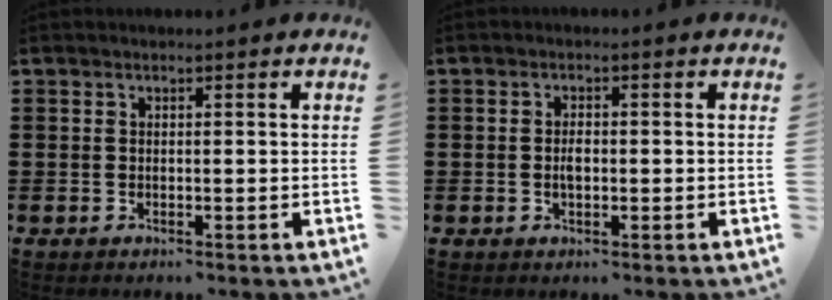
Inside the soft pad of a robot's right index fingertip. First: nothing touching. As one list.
[{"total": 2.0, "force": [-0.2, 0.9, 1.8], "torque": [-0.035, 0.001, -0.004]}]